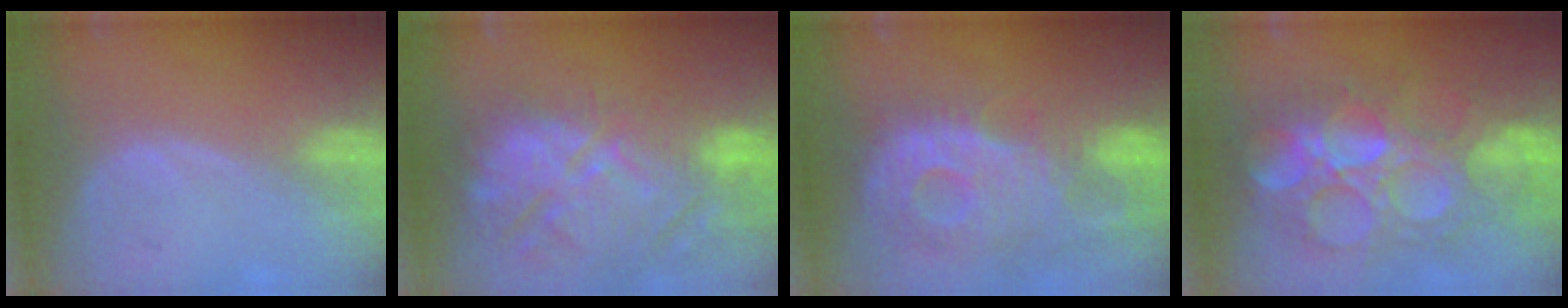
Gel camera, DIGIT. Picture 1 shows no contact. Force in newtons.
{"total": 14.6, "press": 12.8, "slide": 7.1}
{"total": 12.5, "press": 10.9, "slide": 6.0}
{"total": 13.0, "press": 13.0, "slide": 1.5}